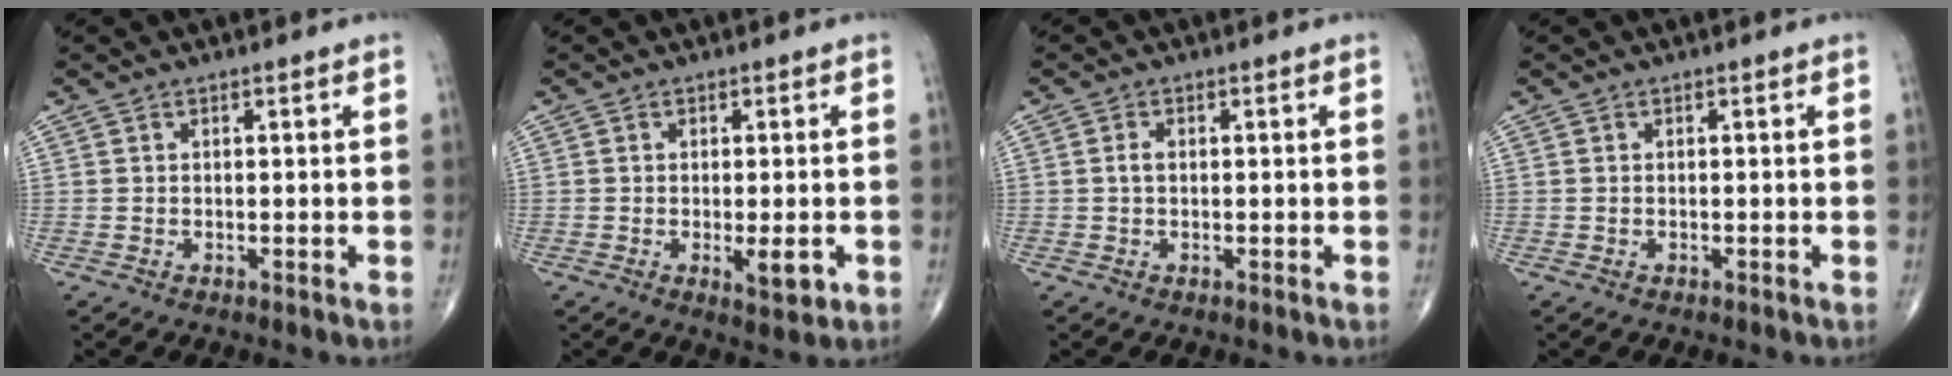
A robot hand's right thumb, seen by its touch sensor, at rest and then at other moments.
{"total": 4.2, "force": [-1.1, 1.5, 3.8], "torque": [-0.047, -0.007, -0.011]}
{"total": 1.4, "force": [0.0, 0.9, 1.1], "torque": [-0.023, 0.003, -0.001]}
{"total": 0.0}